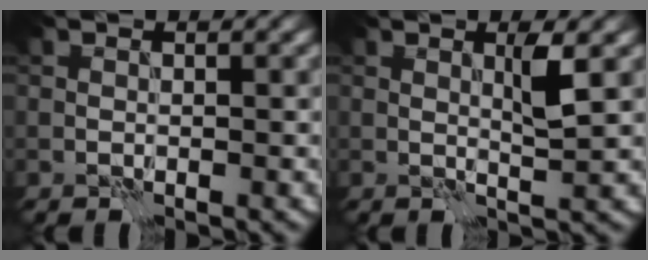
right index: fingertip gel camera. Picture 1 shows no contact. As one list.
[{"total": 2.2, "force": [0.9, 0.0, 2.0], "torque": [-0.036, -0.001, 0.014]}]